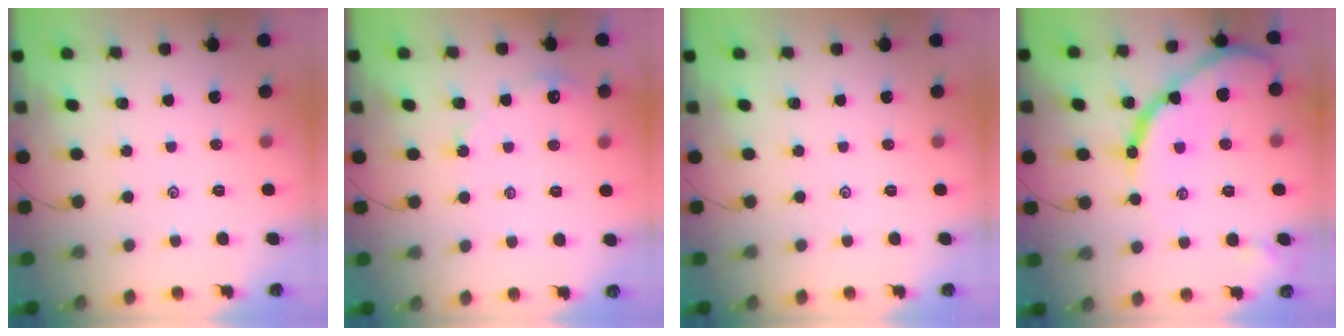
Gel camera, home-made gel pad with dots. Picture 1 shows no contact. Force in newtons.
{"total": 2.8, "press": 2.8, "slide": 0.4}
{"total": 0.0}
{"total": 16.3, "press": 16.3, "slide": 0.9}